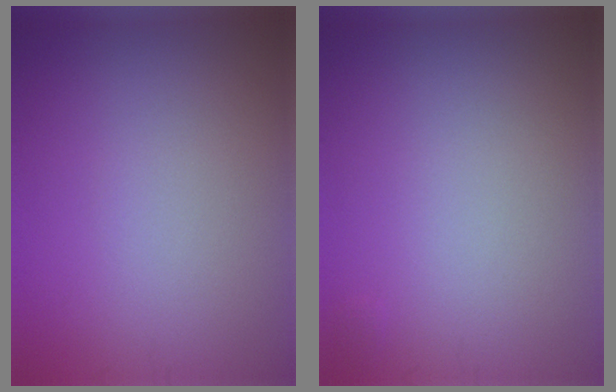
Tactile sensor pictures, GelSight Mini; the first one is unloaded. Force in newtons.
{"total": 0.0}